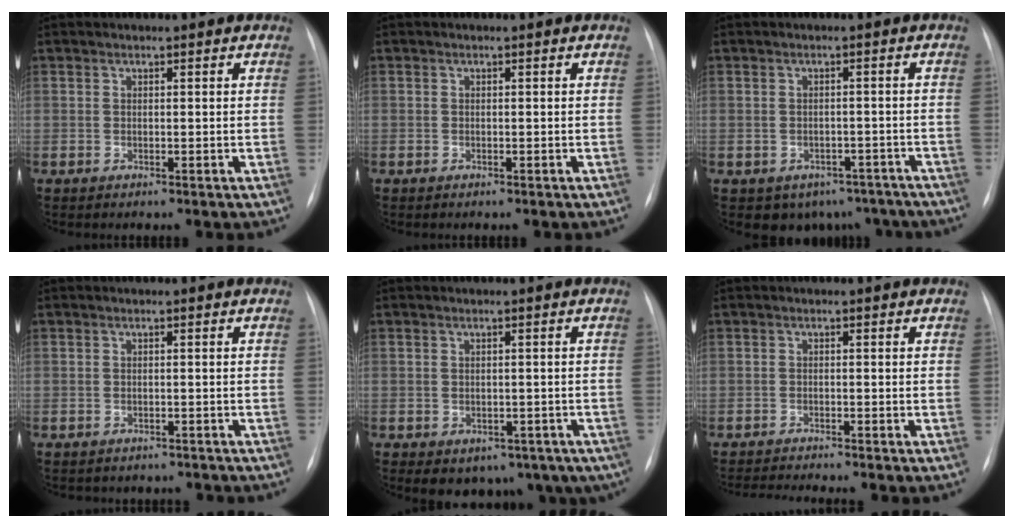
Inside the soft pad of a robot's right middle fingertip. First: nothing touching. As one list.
[{"total": 0.0}, {"total": 7.6, "force": [-5.6, 5.0, 1.2], "torque": [-0.001, 0.014, -0.062]}, {"total": 5.3, "force": [-4.7, 2.3, 0.9], "torque": [-0.010, 0.008, -0.047]}, {"total": 9.9, "force": [-5.6, 6.9, 4.3], "torque": [-0.048, 0.013, -0.065]}, {"total": 5.0, "force": [-4.6, -1.0, 1.7], "torque": [-0.023, -0.014, -0.073]}]